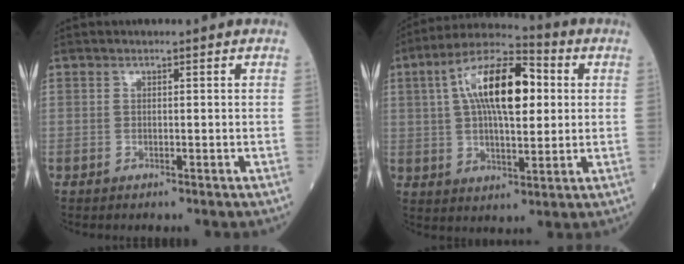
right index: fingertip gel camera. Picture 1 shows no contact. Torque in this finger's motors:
{"motor_torque": [1.56, 0.44, 0.76, 0.21]}